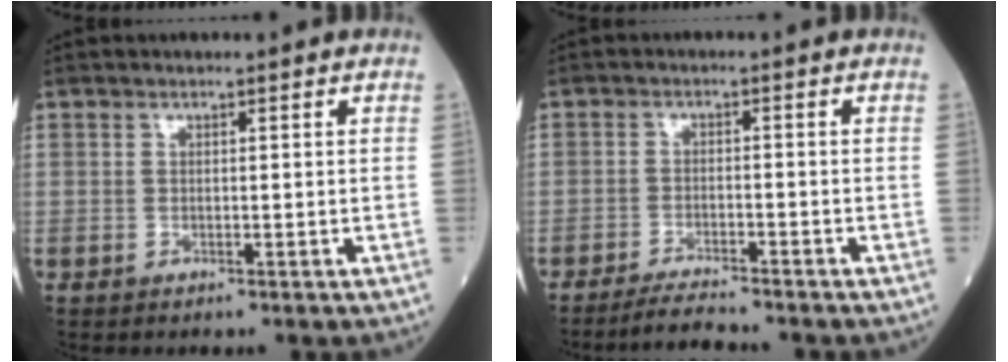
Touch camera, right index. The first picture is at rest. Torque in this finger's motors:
{"motor_torque": [-0.21, -0.15, 0.10, 0.03]}